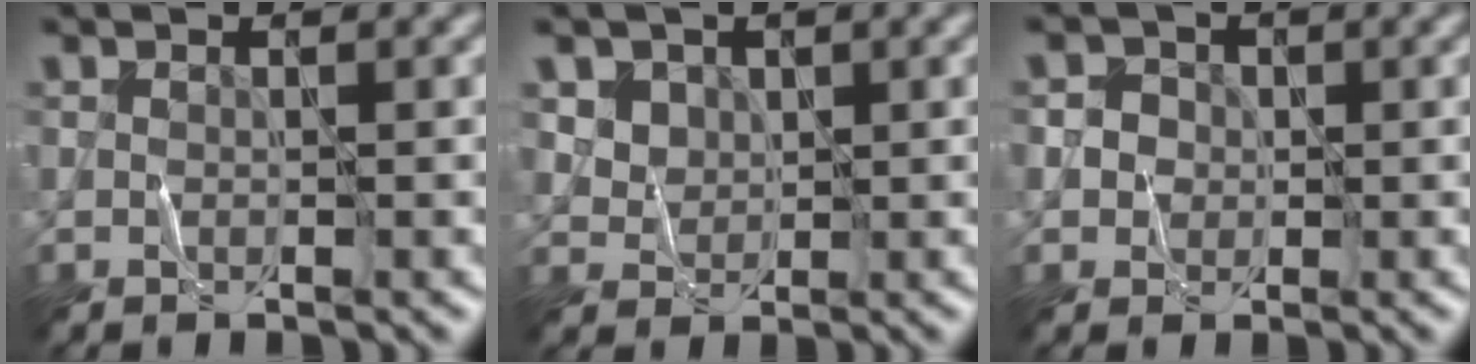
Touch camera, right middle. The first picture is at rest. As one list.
[{"total": 4.5, "force": [2.4, 3.3, 1.8], "torque": [-0.052, -0.001, 0.050]}, {"total": 3.0, "force": [0.7, 2.8, 1.0], "torque": [0.000, 0.009, 0.004]}]